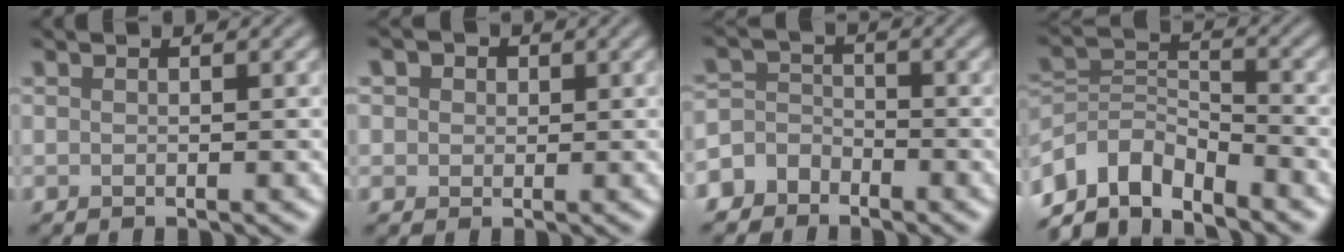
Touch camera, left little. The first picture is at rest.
{"total": 4.1, "force": [2.0, 3.1, 1.8], "torque": [-0.021, 0.020, 0.008]}
{"total": 3.9, "force": [-3.0, 2.5, 0.3], "torque": [0.026, 0.005, -0.065]}
{"total": 7.1, "force": [-5.6, 3.0, 3.0], "torque": [-0.049, -0.002, -0.118]}